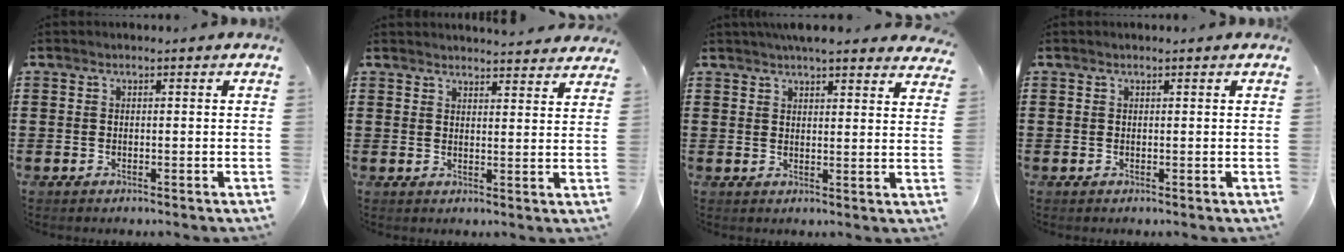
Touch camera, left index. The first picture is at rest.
{"total": 3.3, "force": [3.2, -0.3, 0.1], "torque": [-0.002, -0.018, 0.059]}
{"total": 4.6, "force": [4.3, 0.3, 1.6], "torque": [-0.042, -0.009, 0.081]}
{"total": 0.0}